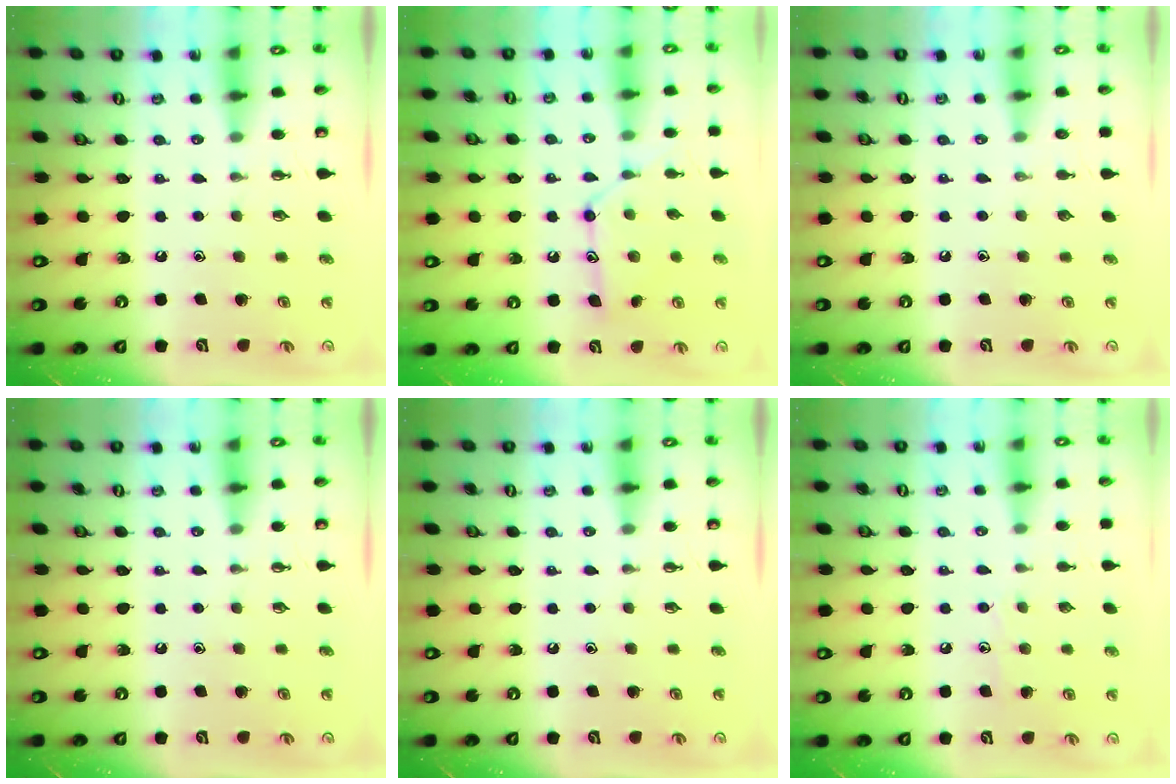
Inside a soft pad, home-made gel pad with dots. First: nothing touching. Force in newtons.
{"total": 11.6, "press": 11.6, "slide": 0.2}
{"total": 0.0}
{"total": 0.0}
{"total": 0.0}
{"total": 4.3, "press": 4.3, "slide": 0.4}